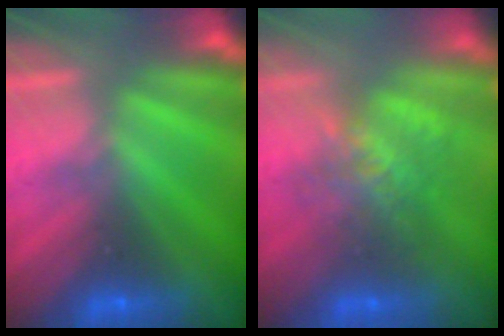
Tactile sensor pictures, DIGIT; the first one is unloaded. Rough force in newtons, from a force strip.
{"total": 7.3}